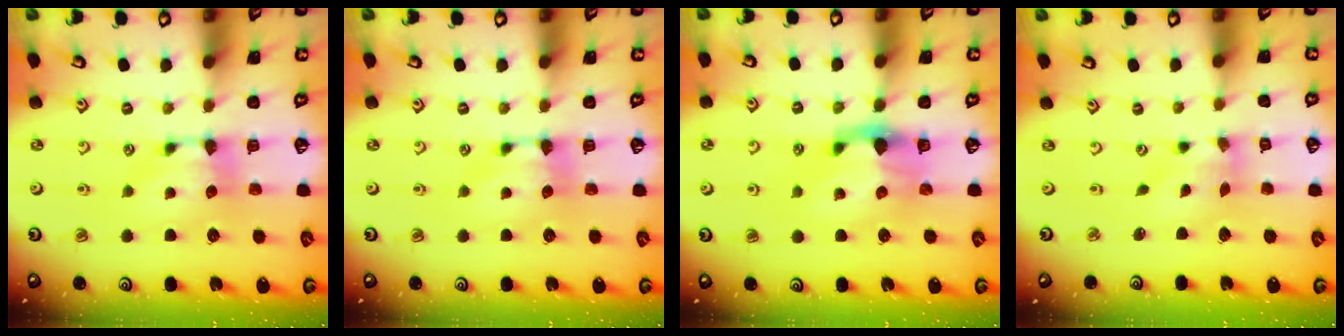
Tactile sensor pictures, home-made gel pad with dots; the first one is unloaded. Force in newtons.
{"total": 0.0}
{"total": 3.1, "press": 2.6, "slide": 1.6}
{"total": 2.6, "press": 2.1, "slide": 1.6}